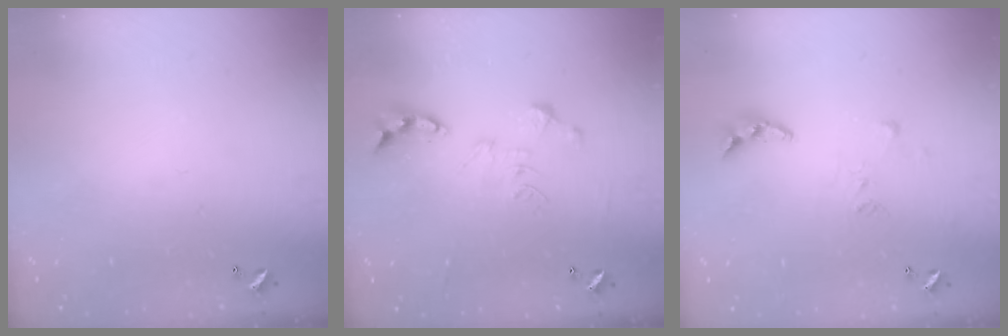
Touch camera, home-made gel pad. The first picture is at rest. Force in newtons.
{"total": 0.0}
{"total": 8.1, "press": 8.1, "slide": 0.7}